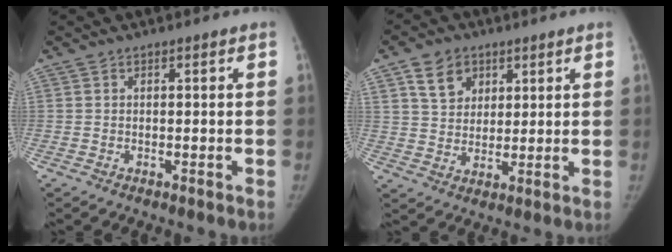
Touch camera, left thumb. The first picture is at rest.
{"total": 8.3, "force": [4.2, 6.2, 3.6], "torque": [-0.036, -0.017, 0.076]}